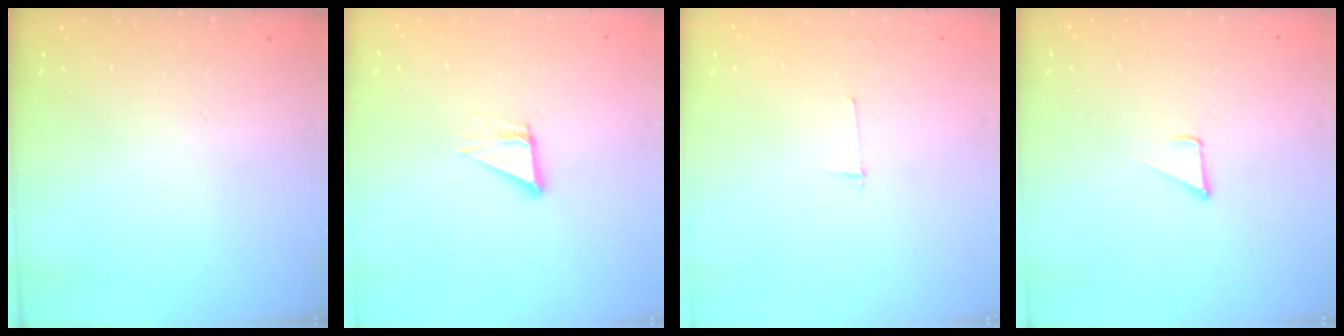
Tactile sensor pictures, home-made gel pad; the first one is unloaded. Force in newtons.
{"total": 3.8, "press": 3.8, "slide": 0.4}
{"total": 2.7, "press": 2.7, "slide": 0.3}
{"total": 2.8, "press": 2.8, "slide": 0.2}